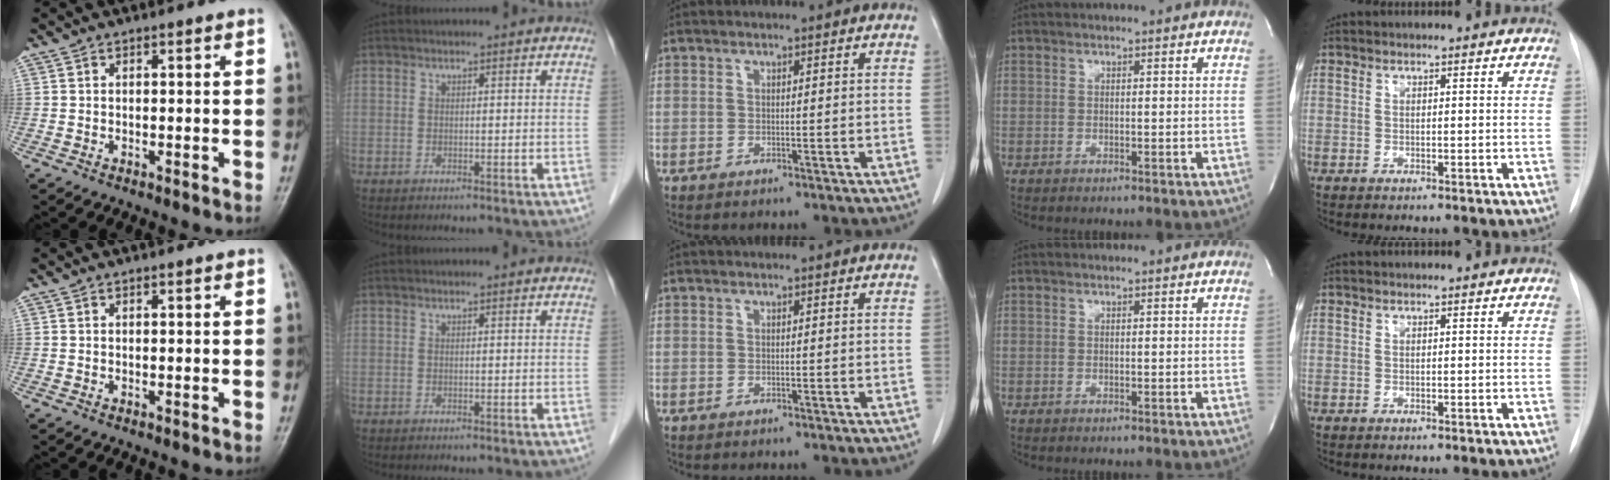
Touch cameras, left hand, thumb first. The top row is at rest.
{}